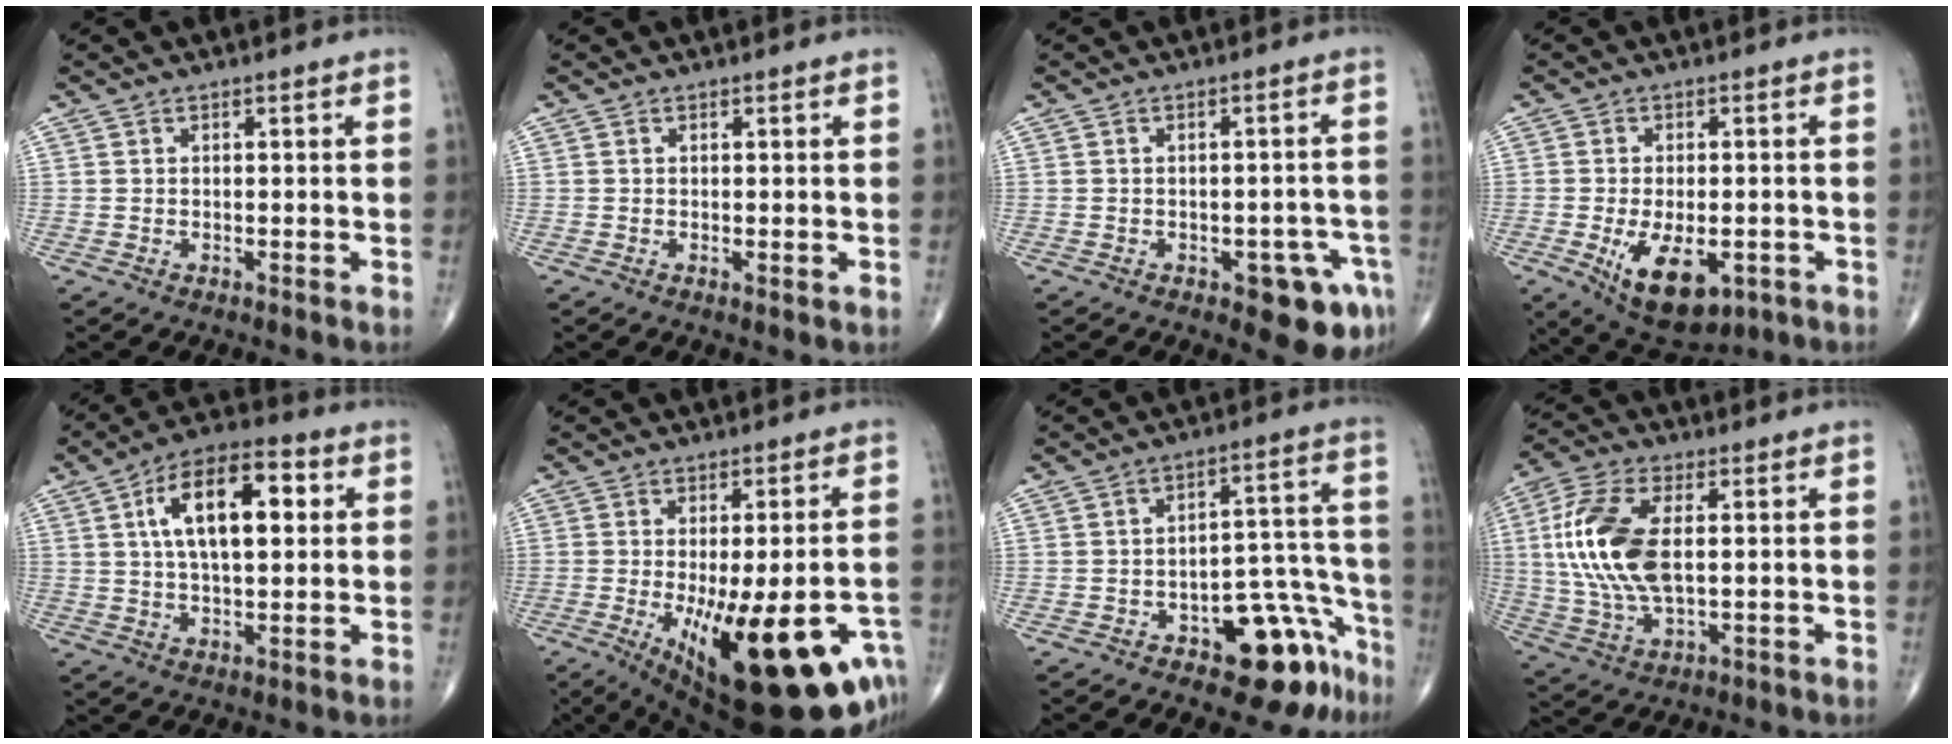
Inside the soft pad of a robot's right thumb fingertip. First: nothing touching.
{"total": 0.8, "force": [-0.1, 0.3, 0.7], "torque": [-0.016, -0.004, -0.001]}
{"total": 8.4, "force": [-4.0, 3.5, 6.5], "torque": [-0.054, 0.015, -0.042]}
{"total": 11.8, "force": [-4.0, 6.1, 9.3], "torque": [-0.139, -0.004, -0.046]}
{"total": 15.4, "force": [3.8, 7.2, 13.1], "torque": [-0.204, 0.012, 0.059]}
{"total": 24.5, "force": [-9.4, 8.4, 21.0], "torque": [-0.239, -0.015, -0.114]}
{"total": 13.8, "force": [-8.3, 6.5, 8.9], "torque": [-0.056, 0.086, -0.109]}
{"total": 15.6, "force": [1.8, 7.7, 13.4], "torque": [-0.292, 0.000, 0.036]}